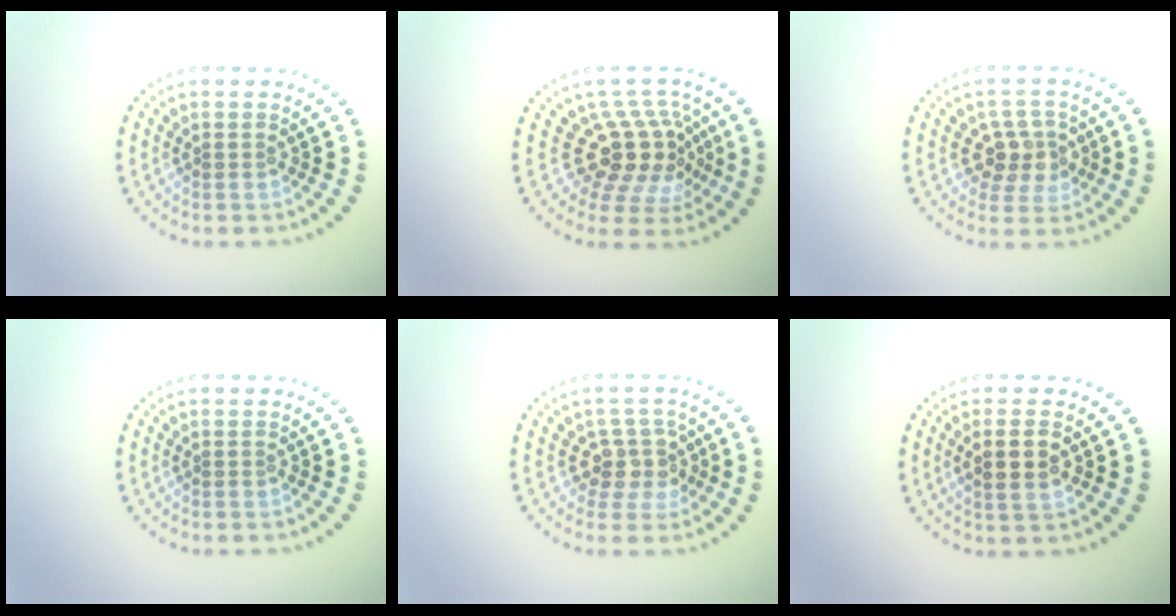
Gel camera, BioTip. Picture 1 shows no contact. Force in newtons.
{"total": 5.1, "press": 3.7, "slide": 3.4}
{"total": 3.1, "press": 2.8, "slide": 1.3}
{"total": 0.0}
{"total": 3.2, "press": 2.4, "slide": 2.0}
{"total": 2.8, "press": 2.7, "slide": 0.7}